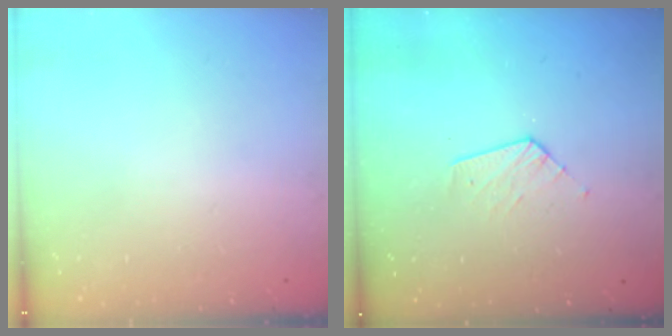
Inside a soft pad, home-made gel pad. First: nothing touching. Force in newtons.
{"total": 4.3, "press": 4.3, "slide": 0.4}